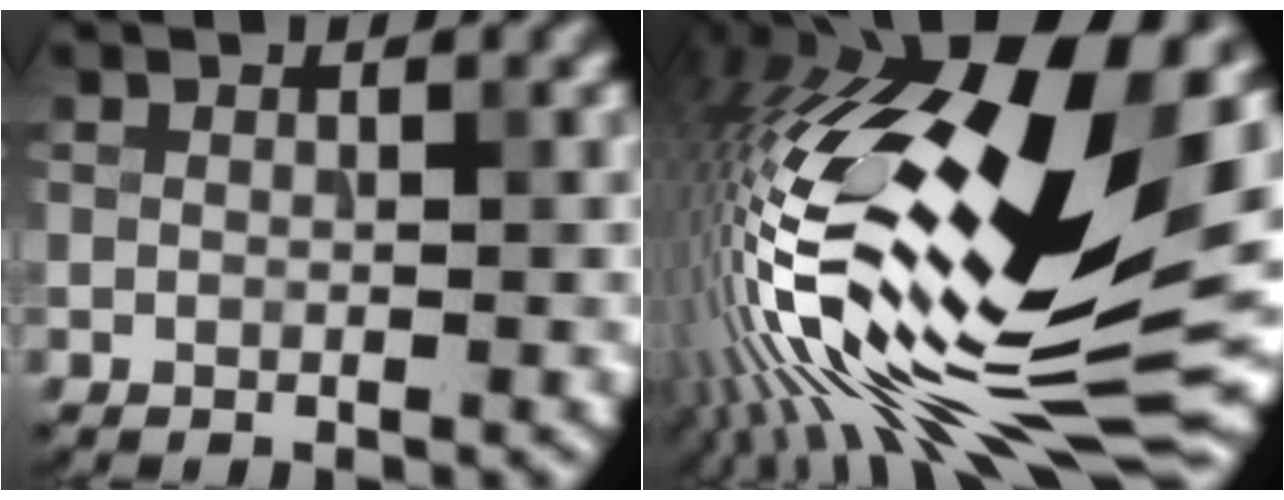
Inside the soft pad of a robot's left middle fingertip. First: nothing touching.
{"total": 20.5, "force": [0.2, 6.4, 19.5], "torque": [-0.360, 0.005, -0.020]}